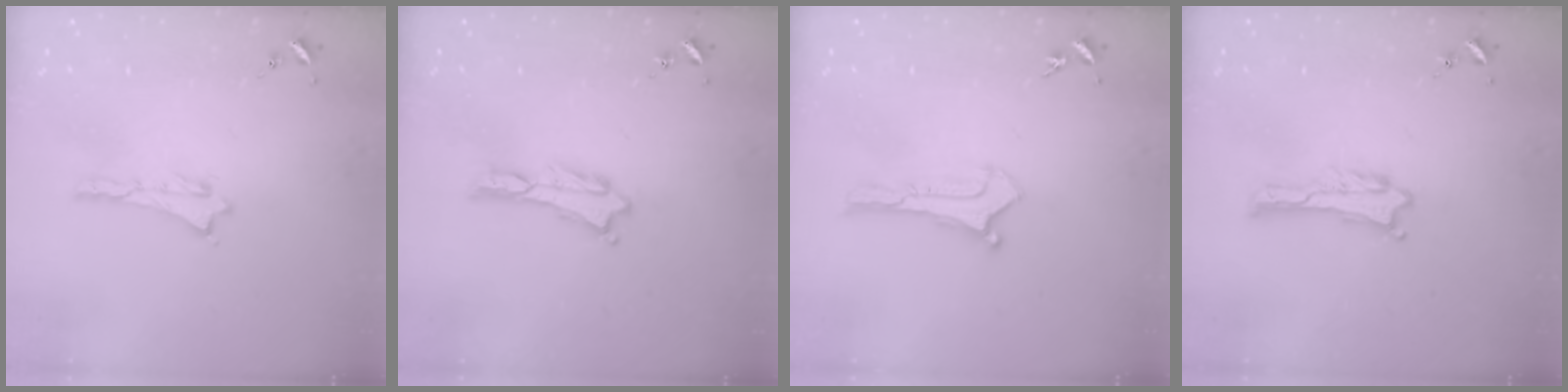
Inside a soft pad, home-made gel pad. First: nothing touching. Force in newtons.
{"total": 0.0}
{"total": 0.0}
{"total": 0.0}